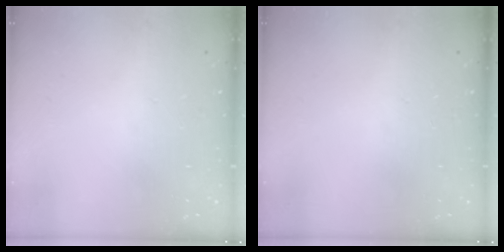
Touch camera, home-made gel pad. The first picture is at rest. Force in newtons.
{"total": 0.0}